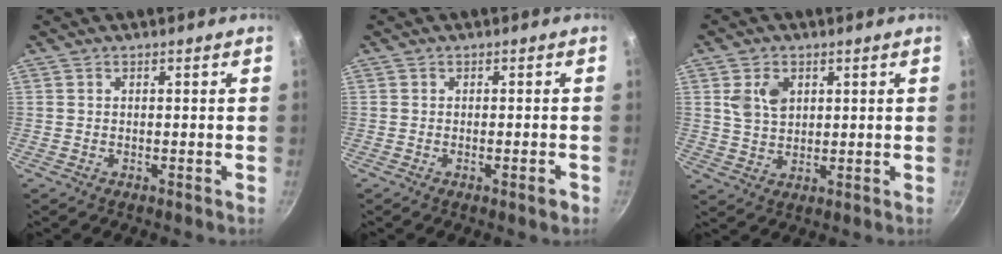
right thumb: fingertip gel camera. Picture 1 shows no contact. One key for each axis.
{"total": 2.0, "fx": -0.9, "fy": 0.3, "fz": 1.7, "tx": -0.021, "ty": 0.007, "tz": -0.012}
{"total": 6.0, "fx": 1.9, "fy": 4.4, "fz": 3.6, "tx": -0.052, "ty": -0.007, "tz": 0.037}